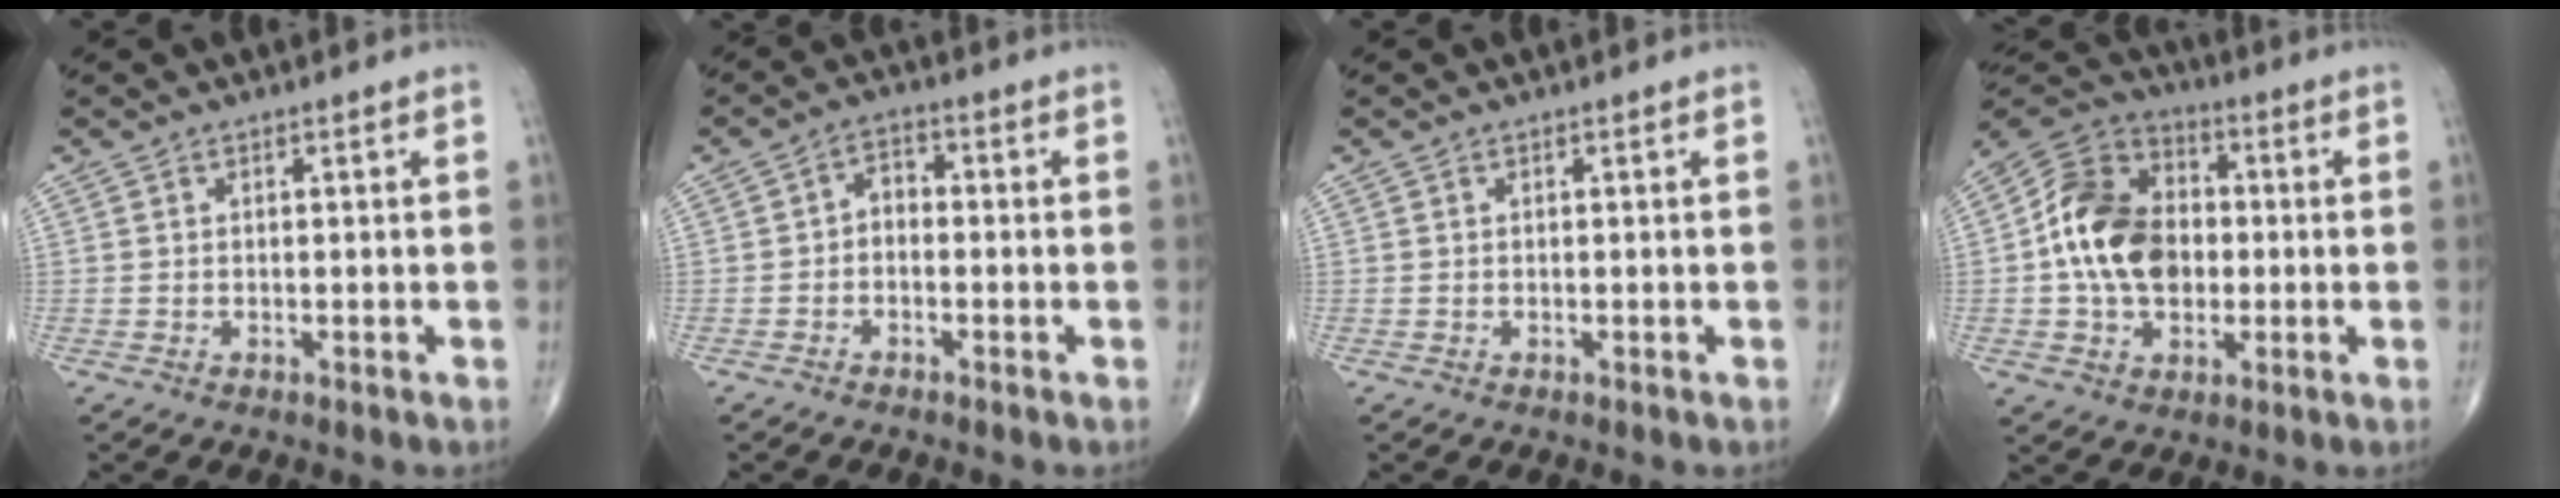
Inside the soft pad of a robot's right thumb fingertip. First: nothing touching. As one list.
[{"total": 3.3, "force": [-0.8, 2.3, 2.2], "torque": [-0.024, 0.021, -0.026]}, {"total": 0.0}, {"total": 16.4, "force": [-0.4, 11.8, 11.3], "torque": [-0.179, 0.026, -0.013]}]